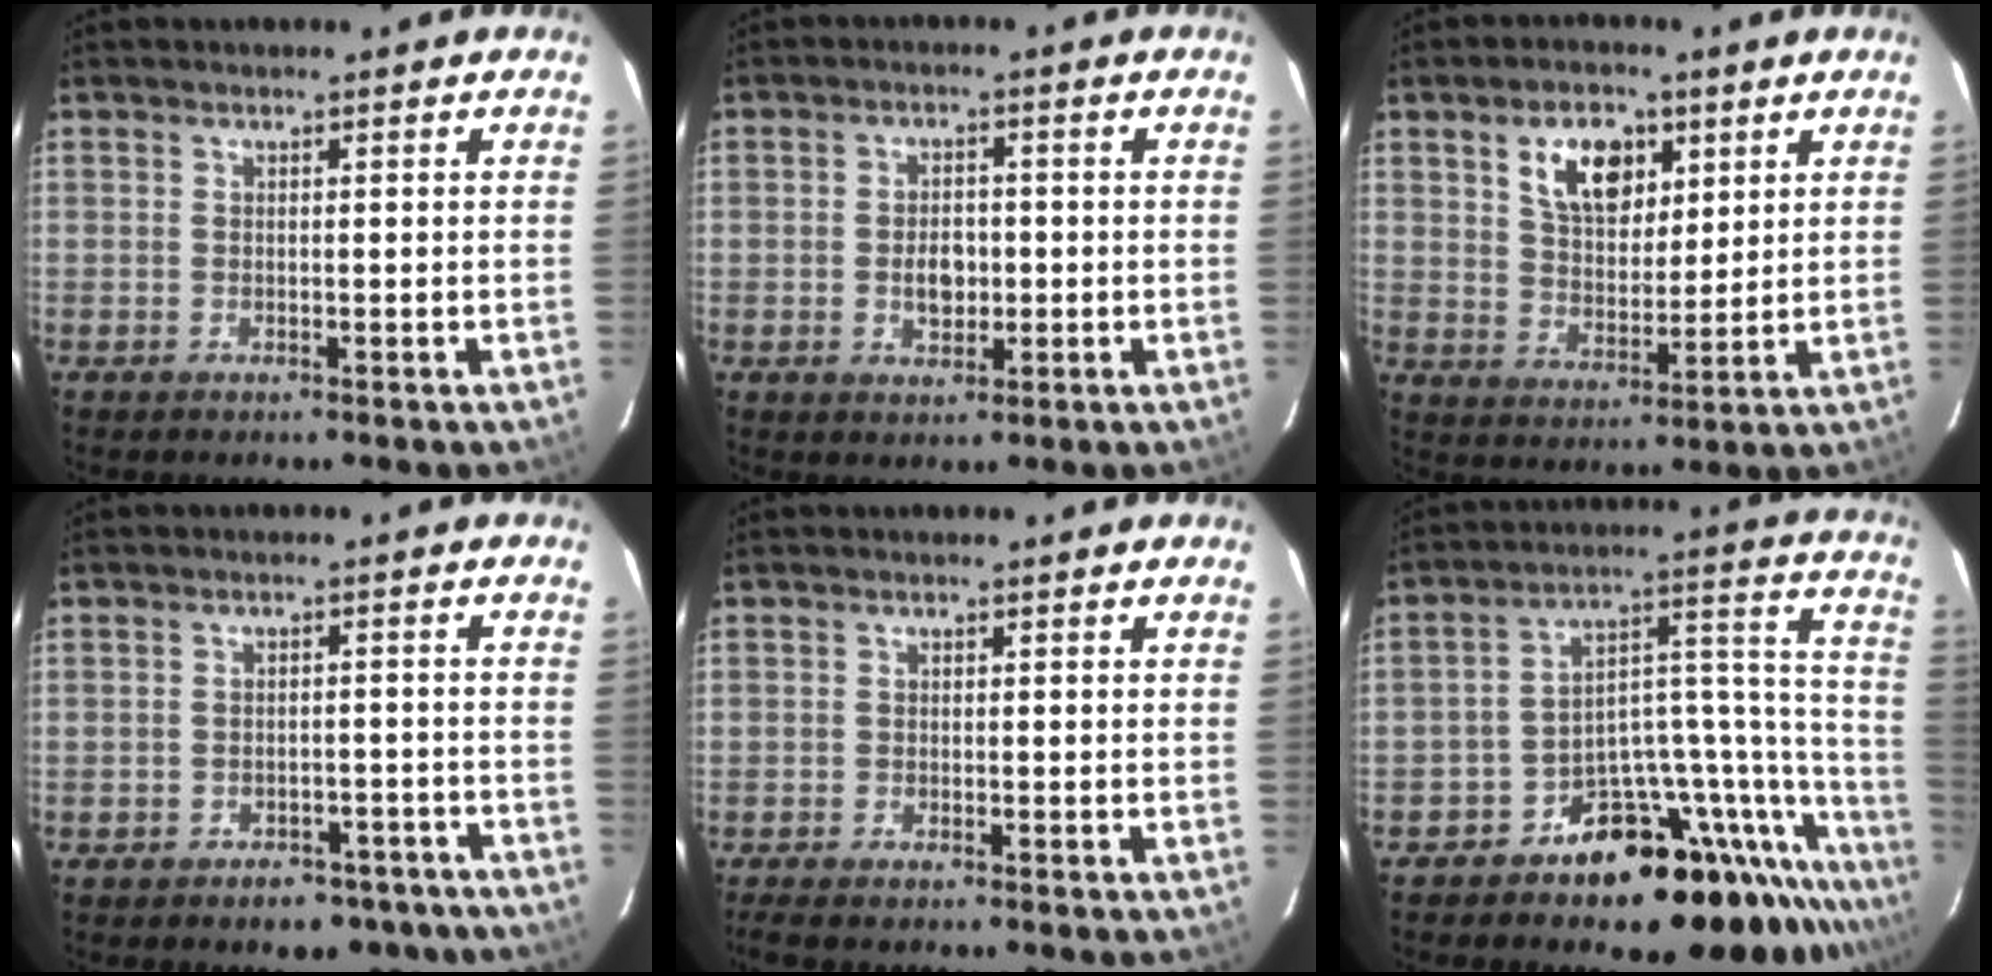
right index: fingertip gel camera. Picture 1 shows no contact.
{"total": 4.7, "force": [-0.8, 3.1, 3.4], "torque": [-0.060, 0.003, -0.010]}
{"total": 9.9, "force": [4.5, 6.0, 6.5], "torque": [-0.109, 0.013, 0.083]}
{"total": 10.4, "force": [-8.4, 5.3, 3.2], "torque": [-0.064, 0.020, -0.087]}
{"total": 3.5, "force": [-2.9, 0.8, 1.6], "torque": [-0.045, -0.014, -0.054]}
{"total": 21.7, "force": [-18.7, 7.2, 8.5], "torque": [-0.052, 0.057, -0.293]}